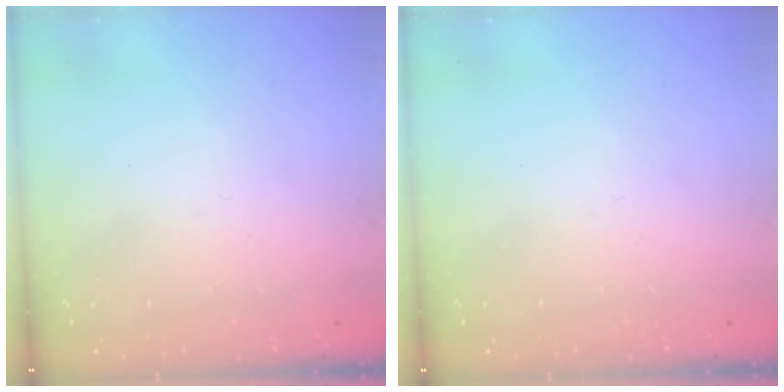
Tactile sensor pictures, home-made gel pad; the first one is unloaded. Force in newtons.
{"total": 0.0}